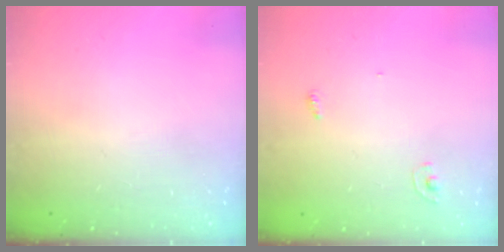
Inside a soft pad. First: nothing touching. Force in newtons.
{"total": 2.8, "press": 2.8, "slide": 0.1}